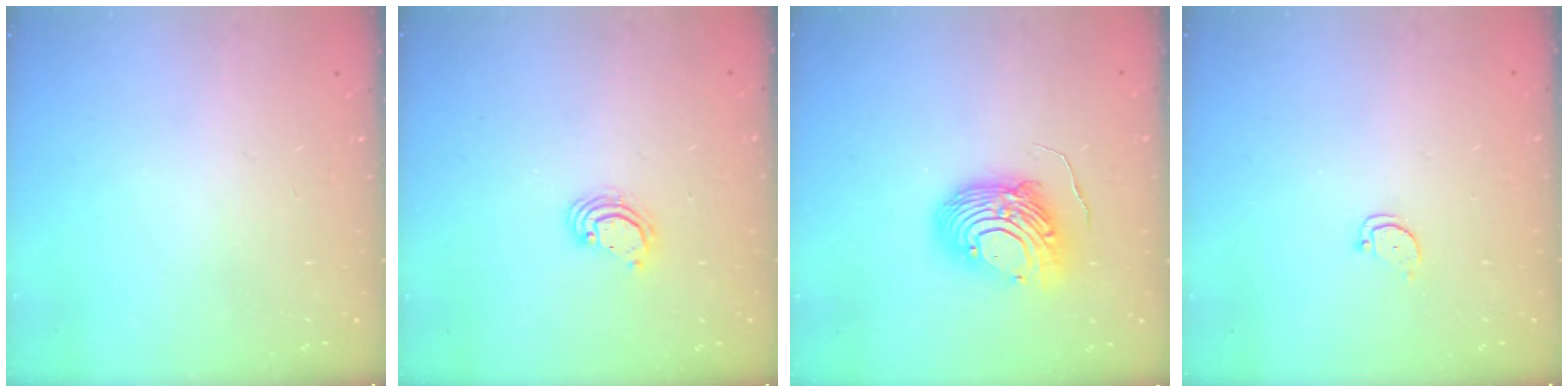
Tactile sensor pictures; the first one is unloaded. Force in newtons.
{"total": 3.9, "press": 3.9, "slide": 0.2}
{"total": 12.2, "press": 12.1, "slide": 0.9}
{"total": 2.0, "press": 2.0, "slide": 0.2}